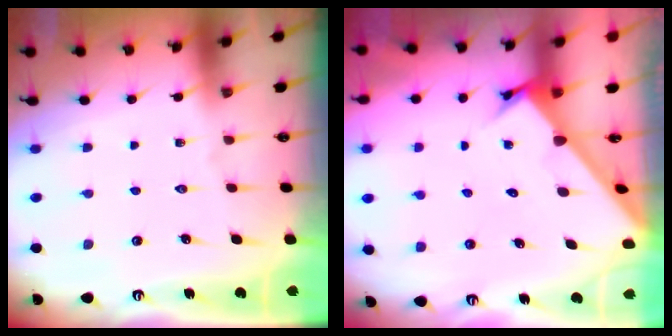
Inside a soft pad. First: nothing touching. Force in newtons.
{"total": 2.4, "press": 2.4, "slide": 0.2}